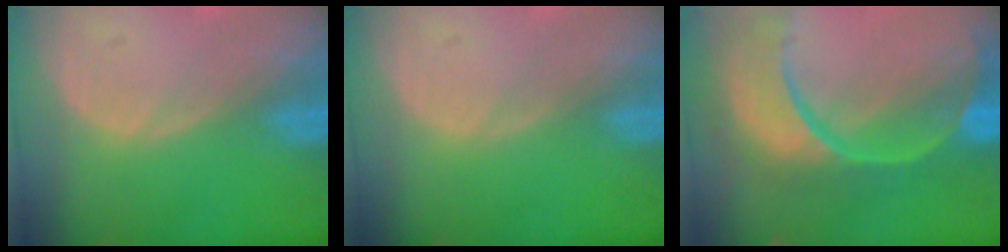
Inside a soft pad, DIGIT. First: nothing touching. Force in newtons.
{"total": 0.0}
{"total": 13.8, "press": 10.9, "slide": 8.4}